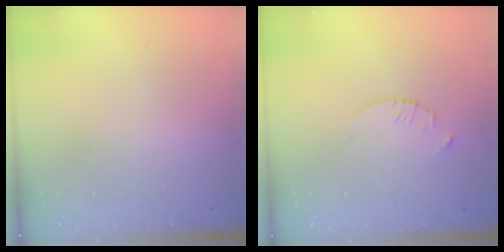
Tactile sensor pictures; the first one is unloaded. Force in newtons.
{"total": 1.3, "press": 1.3, "slide": 0.2}